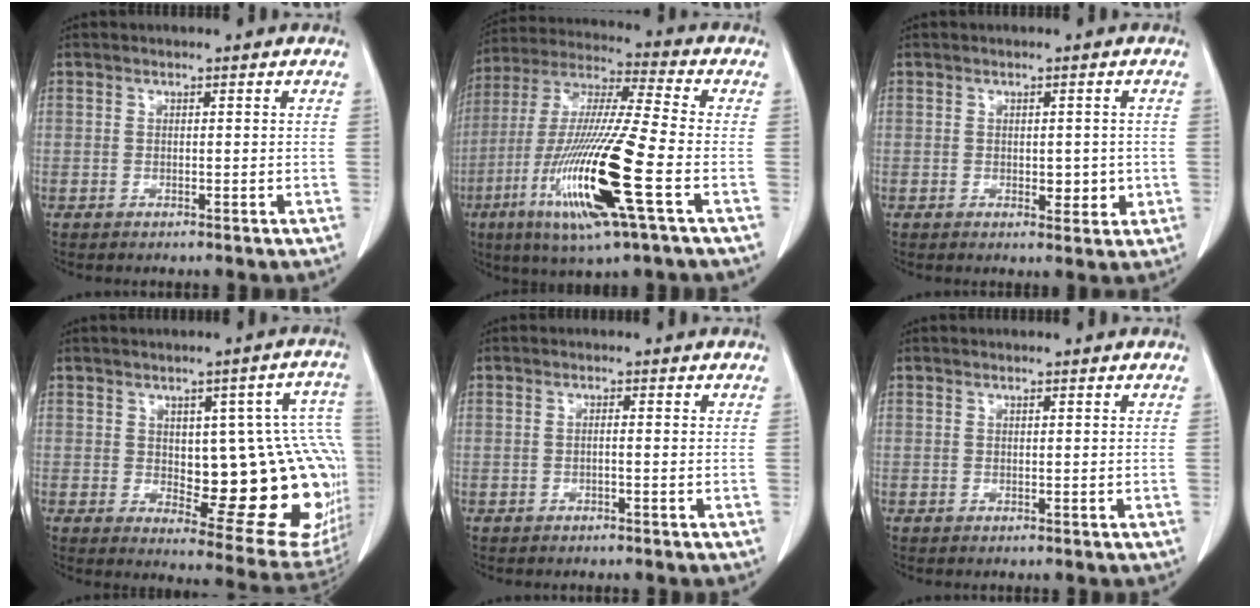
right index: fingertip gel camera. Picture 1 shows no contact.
{"total": 19.9, "force": [-6.8, 0.8, 18.7], "torque": [-0.401, -0.033, -0.130]}
{"total": 3.1, "force": [-0.4, 1.8, 2.5], "torque": [-0.027, -0.001, 0.001]}
{"total": 20.8, "force": [-1.0, 6.7, 19.6], "torque": [-0.158, 0.021, 0.011]}
{"total": 0.7, "force": [-0.3, 0.0, 0.7], "torque": [-0.011, 0.003, -0.006]}
{"total": 0.0}